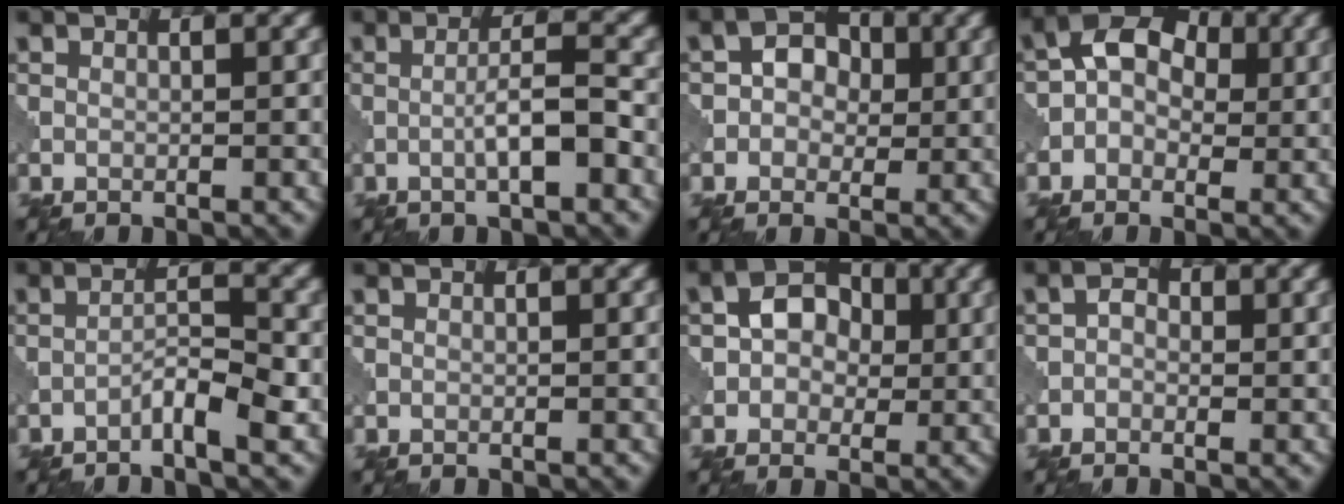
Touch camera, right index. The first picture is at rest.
{"total": 3.6, "force": [-1.1, 0.5, 3.4], "torque": [-0.059, 0.011, -0.023]}
{"total": 3.3, "force": [0.0, 2.7, 2.0], "torque": [-0.023, 0.005, -0.009]}
{"total": 5.8, "force": [0.5, 4.3, 3.9], "torque": [-0.047, 0.029, -0.007]}
{"total": 3.1, "force": [-1.9, 0.5, 2.4], "torque": [-0.041, 0.012, -0.038]}
{"total": 0.0}
{"total": 4.4, "force": [0.2, 3.4, 2.7], "torque": [-0.033, 0.008, -0.012]}
{"total": 1.3, "force": [-0.4, 1.0, 0.7], "torque": [-0.006, 0.003, -0.016]}